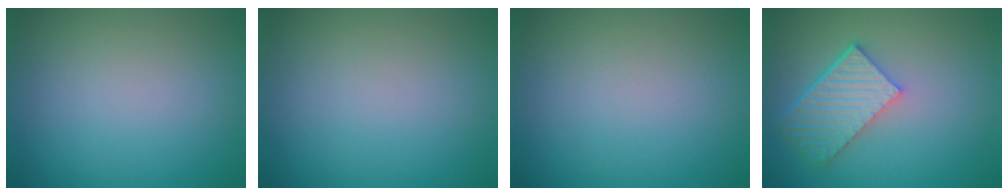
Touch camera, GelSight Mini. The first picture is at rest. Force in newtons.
{"total": 0.0}
{"total": 0.0}
{"total": 5.7, "press": 4.3, "slide": 3.7}